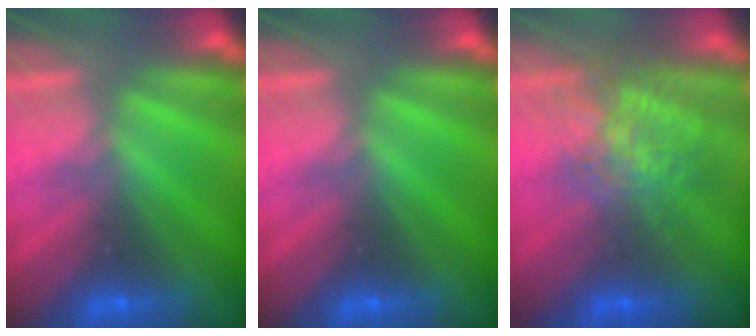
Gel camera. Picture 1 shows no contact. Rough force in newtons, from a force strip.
{"total": 0.0}
{"total": 7.5}